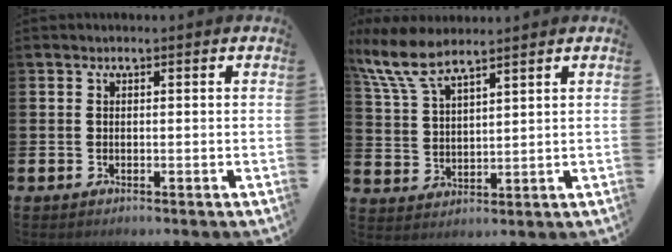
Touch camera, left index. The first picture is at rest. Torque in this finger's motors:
{"motor_torque": [0.05, -0.06, 0.80, 0.21]}